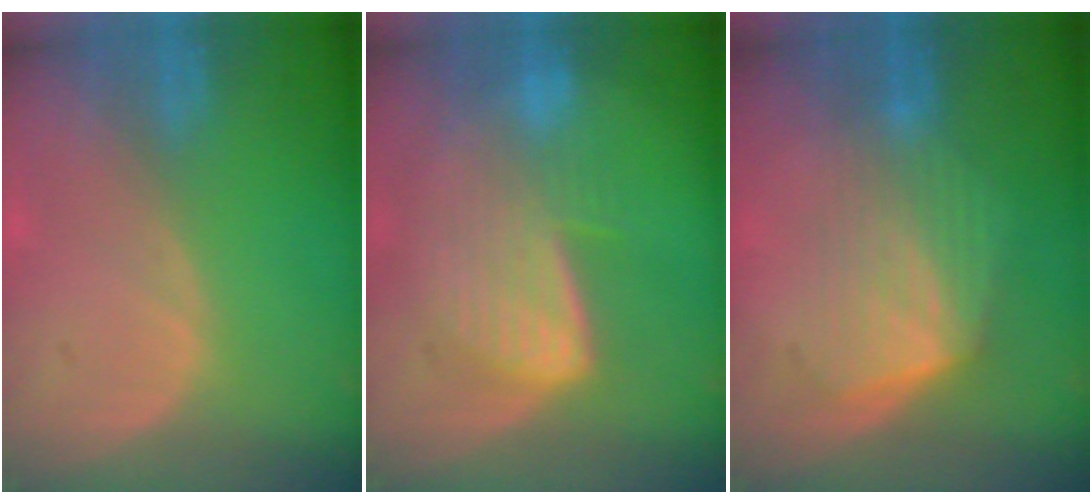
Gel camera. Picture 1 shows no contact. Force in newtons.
{"total": 7.1, "press": 7.0, "slide": 1.1}
{"total": 7.0, "press": 6.4, "slide": 2.8}